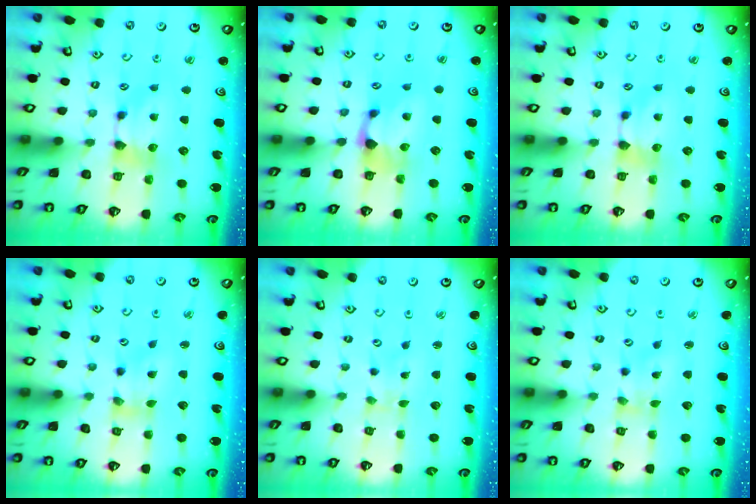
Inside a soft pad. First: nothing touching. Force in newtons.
{"total": 1.4, "press": 0.9, "slide": 1.1}
{"total": 0.0}
{"total": 1.6, "press": 0.2, "slide": 1.5}
{"total": 5.9, "press": 5.8, "slide": 0.6}
{"total": 2.9, "press": 2.7, "slide": 0.9}